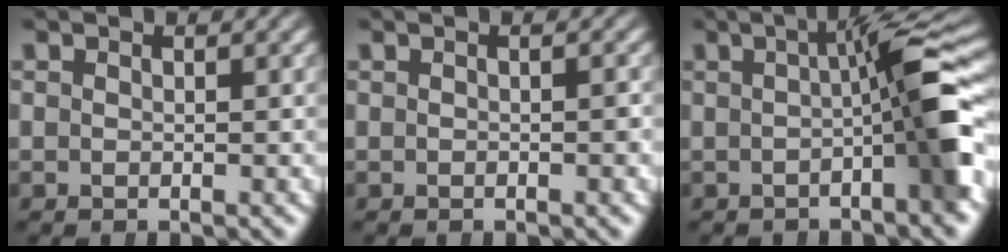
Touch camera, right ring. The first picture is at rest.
{"total": 0.6, "force": [-0.3, -0.1, 0.5], "torque": [-0.010, 0.001, -0.004]}
{"total": 6.7, "force": [-0.5, 0.9, 6.6], "torque": [-0.101, 0.015, -0.009]}